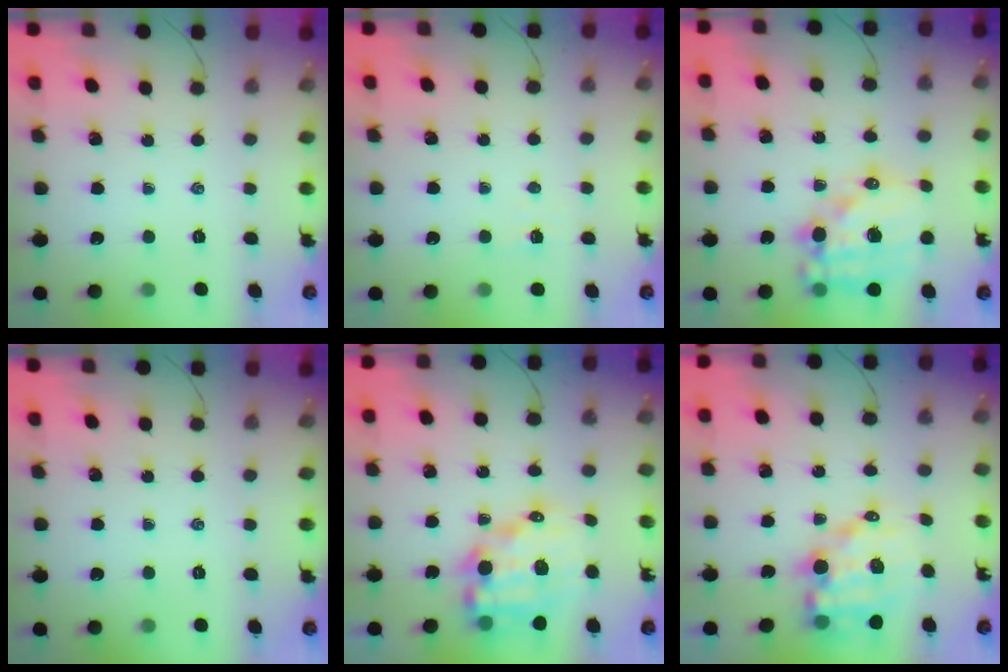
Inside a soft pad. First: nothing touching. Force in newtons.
{"total": 1.2, "press": 1.1, "slide": 0.5}
{"total": 16.4, "press": 16.0, "slide": 3.7}
{"total": 0.0}
{"total": 13.2, "press": 12.9, "slide": 2.8}
{"total": 10.8, "press": 10.4, "slide": 3.0}